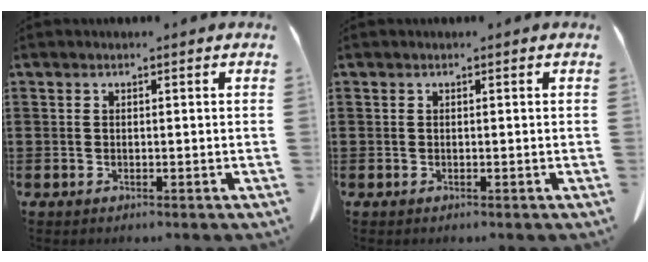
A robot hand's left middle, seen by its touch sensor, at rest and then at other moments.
{"total": 0.0}